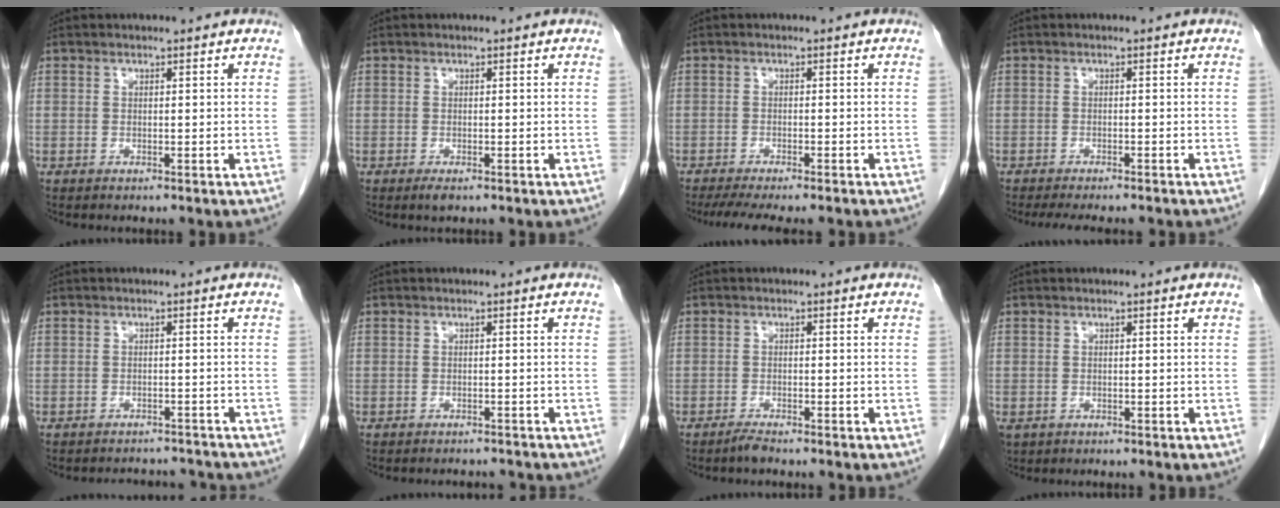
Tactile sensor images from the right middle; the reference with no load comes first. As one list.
[{"total": 1.2, "force": [-0.8, 0.4, 0.9], "torque": [-0.015, -0.002, -0.008]}, {"total": 8.9, "force": [-7.5, 1.1, 4.6], "torque": [-0.065, -0.010, -0.110]}, {"total": 8.0, "force": [-6.9, 1.5, 3.7], "torque": [-0.050, -0.011, -0.093]}, {"total": 6.1, "force": [-5.9, 1.4, 0.2], "torque": [-0.001, 0.007, -0.069]}, {"total": 3.9, "force": [-3.7, 1.0, 0.6], "torque": [-0.004, -0.003, -0.045]}, {"total": 1.5, "force": [-1.3, 0.0, 0.6], "torque": [-0.017, -0.003, -0.025]}, {"total": 1.9, "force": [-0.9, 1.5, 0.7], "torque": [-0.019, -0.001, -0.008]}]